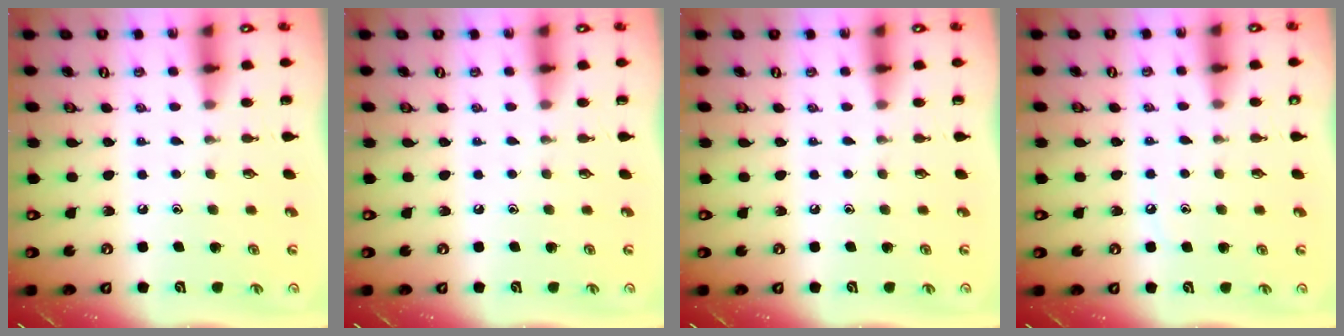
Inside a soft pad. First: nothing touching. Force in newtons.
{"total": 0.0}
{"total": 0.0}
{"total": 4.9, "press": 4.9, "slide": 0.7}